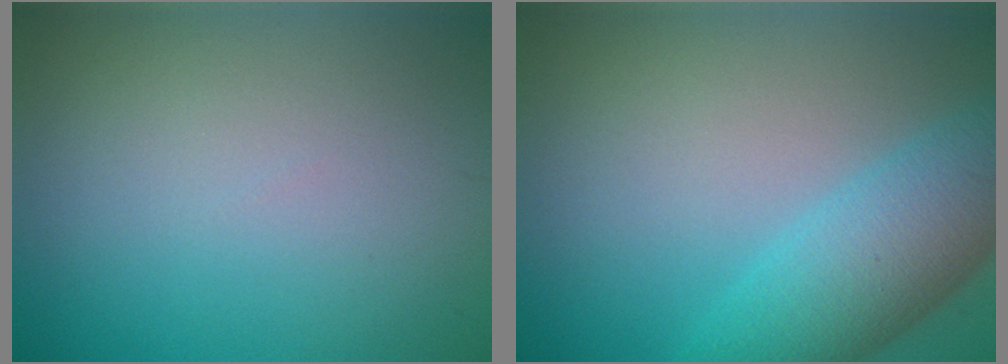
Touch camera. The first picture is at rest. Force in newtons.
{"total": 6.5, "press": 6.5, "slide": 0.2}